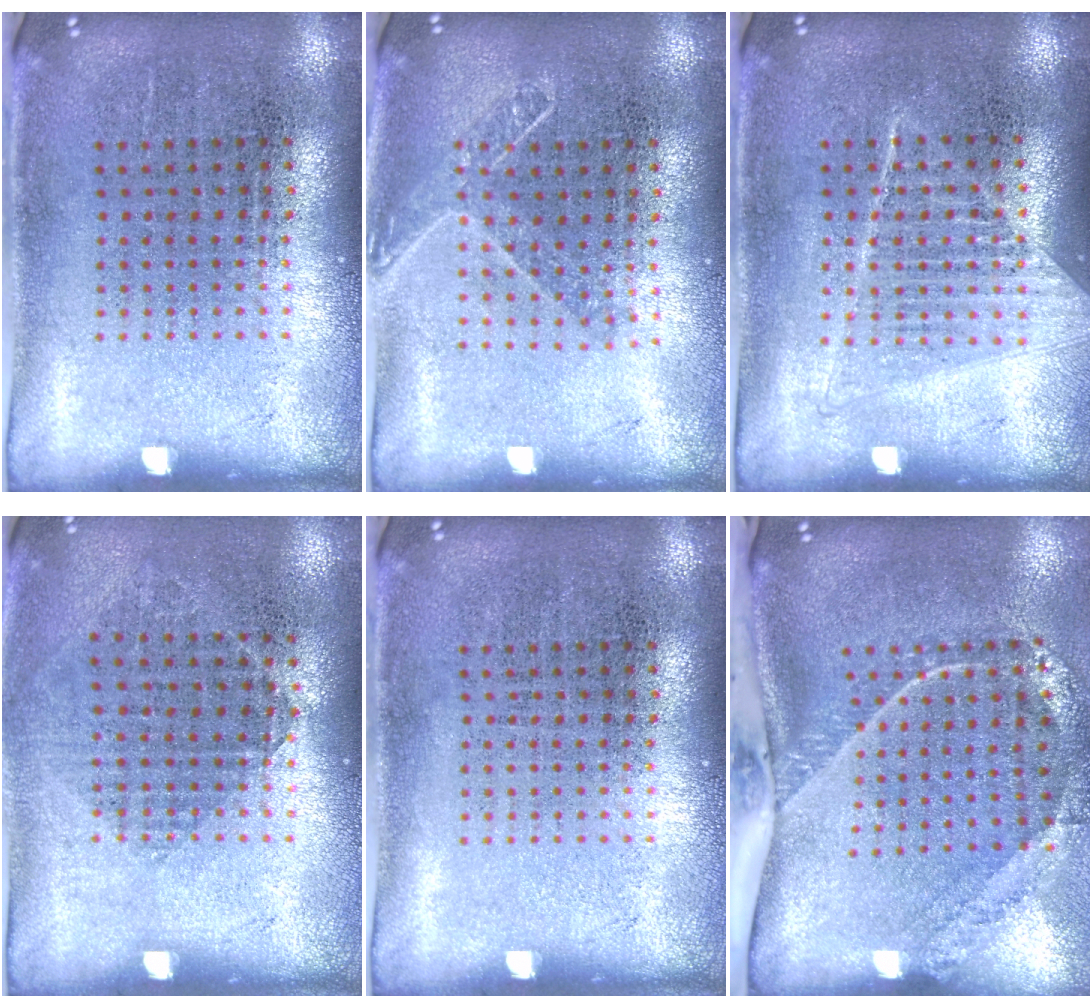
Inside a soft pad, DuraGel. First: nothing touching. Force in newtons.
{"total": 1.4, "press": 1.1, "slide": 0.8}
{"total": 1.1, "press": 1.0, "slide": 0.3}
{"total": 0.8, "press": 0.8, "slide": 0.3}
{"total": 0.0}
{"total": 2.6, "press": 1.7, "slide": 2.0}